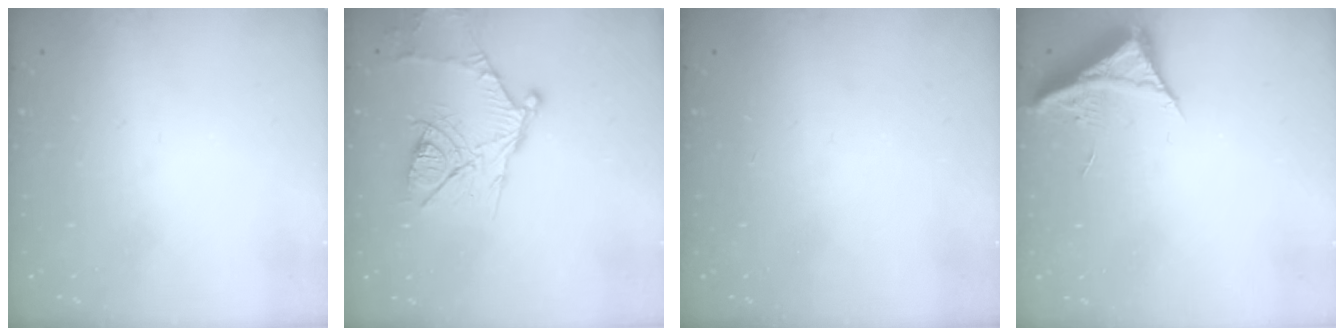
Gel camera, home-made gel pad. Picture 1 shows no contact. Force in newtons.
{"total": 15.1, "press": 15.0, "slide": 1.3}
{"total": 0.0}
{"total": 9.2, "press": 9.2, "slide": 0.8}